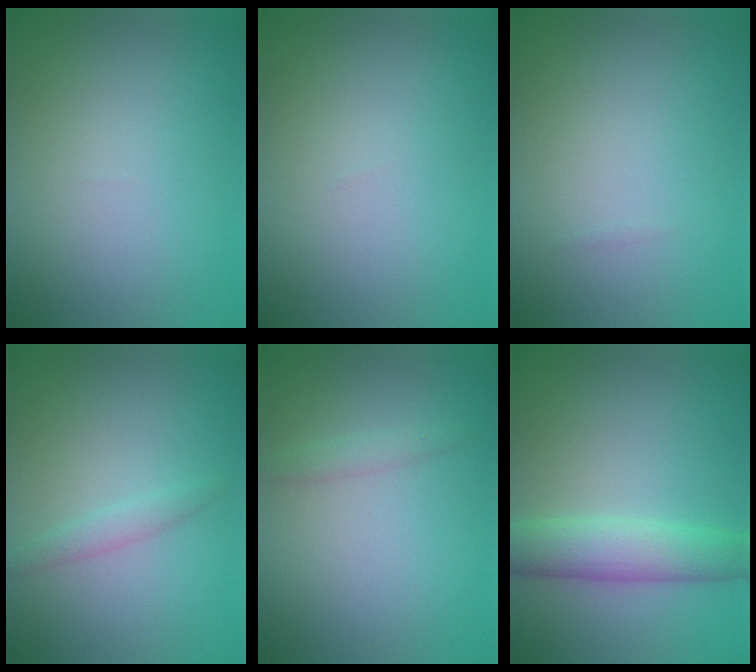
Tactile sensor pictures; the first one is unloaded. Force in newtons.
{"total": 0.0}
{"total": 0.0}
{"total": 1.2, "press": 1.2, "slide": 0.1}
{"total": 1.0, "press": 1.0, "slide": 0.0}
{"total": 4.4, "press": 4.4, "slide": 0.3}